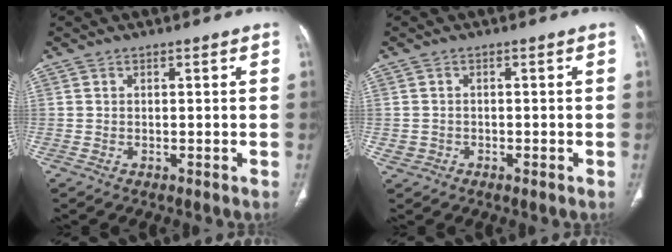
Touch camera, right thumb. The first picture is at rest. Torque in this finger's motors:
{"motor_torque": [1.68, 1.52, 0.64, -0.99, 0.11]}